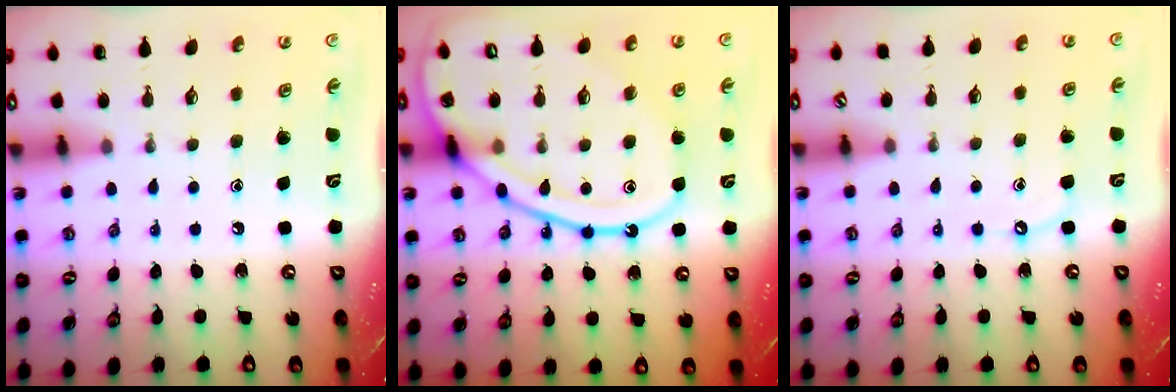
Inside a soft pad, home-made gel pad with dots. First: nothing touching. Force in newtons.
{"total": 20.9, "press": 20.9, "slide": 1.8}
{"total": 3.6, "press": 3.6, "slide": 0.2}